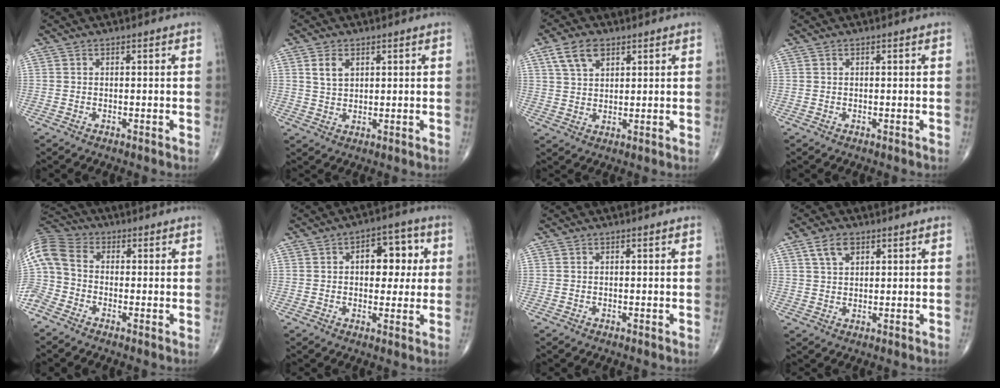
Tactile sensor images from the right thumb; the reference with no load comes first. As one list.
[{"total": 3.7, "force": [1.6, 2.4, 2.4], "torque": [-0.038, -0.008, 0.033]}, {"total": 6.2, "force": [3.2, 3.7, 3.7], "torque": [-0.059, -0.008, 0.063]}, {"total": 0.0}, {"total": 9.0, "force": [-2.7, 6.6, 5.5], "torque": [-0.127, 0.021, -0.074]}, {"total": 9.6, "force": [1.9, 5.9, 7.4], "torque": [-0.053, 0.012, 0.023]}, {"total": 0.0}, {"total": 4.3, "force": [2.2, 2.5, 2.7], "torque": [-0.045, -0.004, 0.044]}]